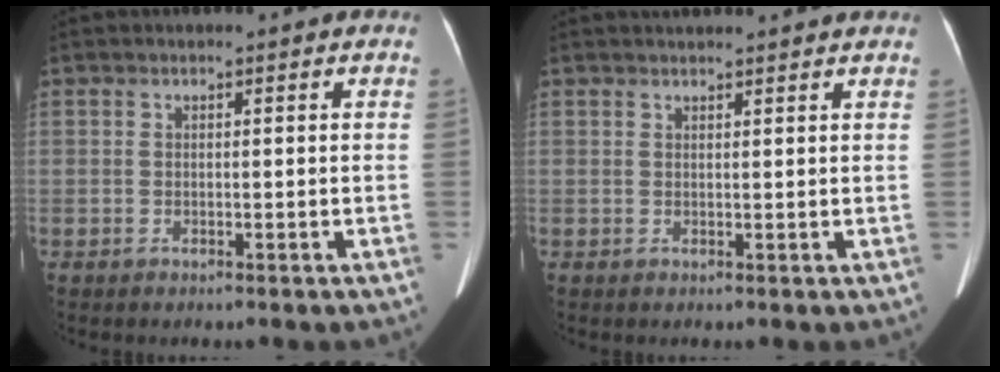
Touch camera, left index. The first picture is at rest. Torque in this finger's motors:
{"motor_torque": [-0.16, -0.43, 0.00, 0.03]}